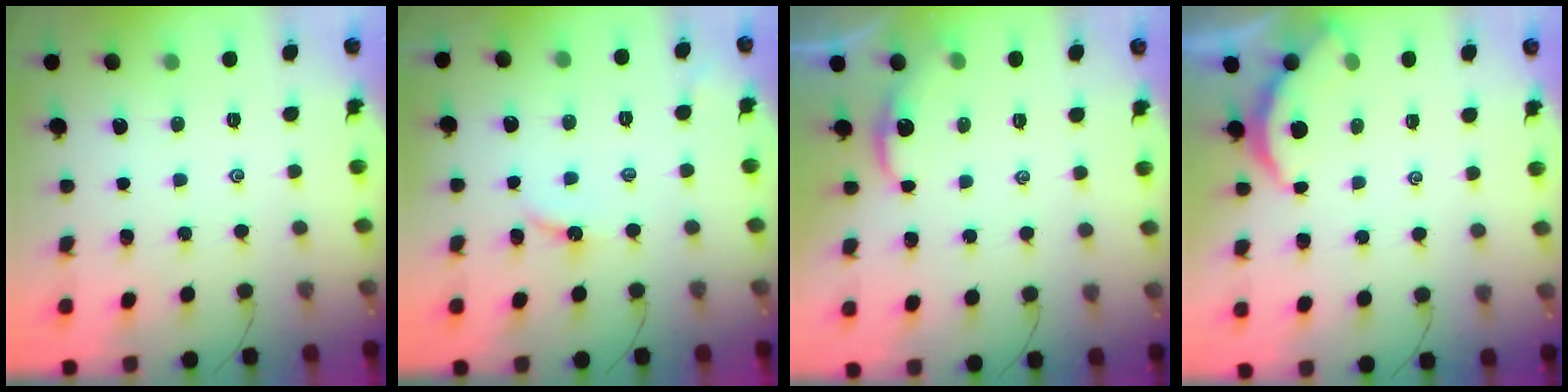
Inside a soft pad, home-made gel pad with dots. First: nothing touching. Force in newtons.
{"total": 2.8, "press": 2.8, "slide": 0.2}
{"total": 1.3, "press": 1.3, "slide": 0.2}
{"total": 3.2, "press": 3.2, "slide": 0.3}